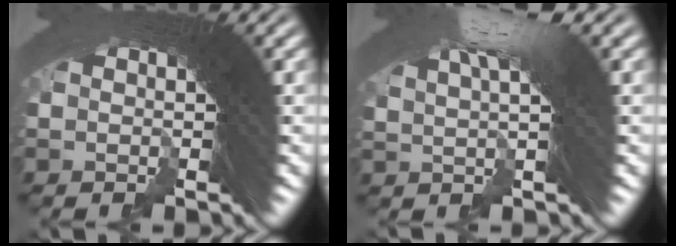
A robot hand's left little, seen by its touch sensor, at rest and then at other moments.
{"total": 4.3, "force": [2.4, 0.1, 3.6], "torque": [-0.041, 0.020, 0.035]}